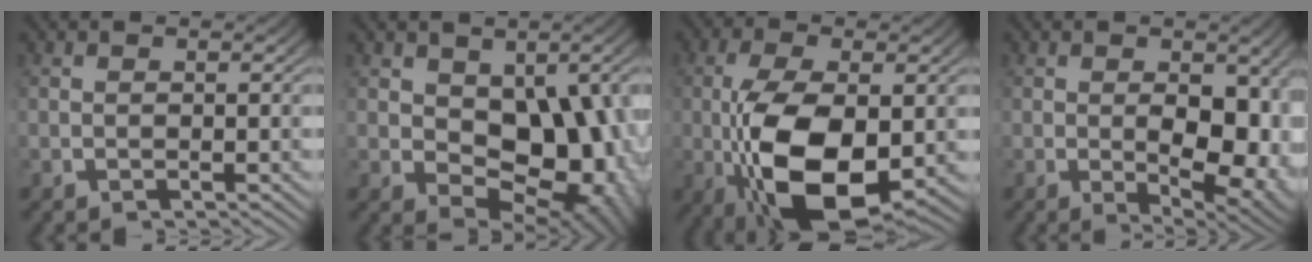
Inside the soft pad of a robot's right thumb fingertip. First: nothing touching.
{"total": 11.5, "force": [-1.4, 7.4, 8.8], "torque": [-0.150, -0.047, 0.002]}
{"total": 12.9, "force": [-3.3, 7.1, 10.2], "torque": [-0.219, -0.053, -0.033]}
{"total": 7.7, "force": [-0.7, 4.6, 6.1], "torque": [-0.117, -0.044, 0.005]}